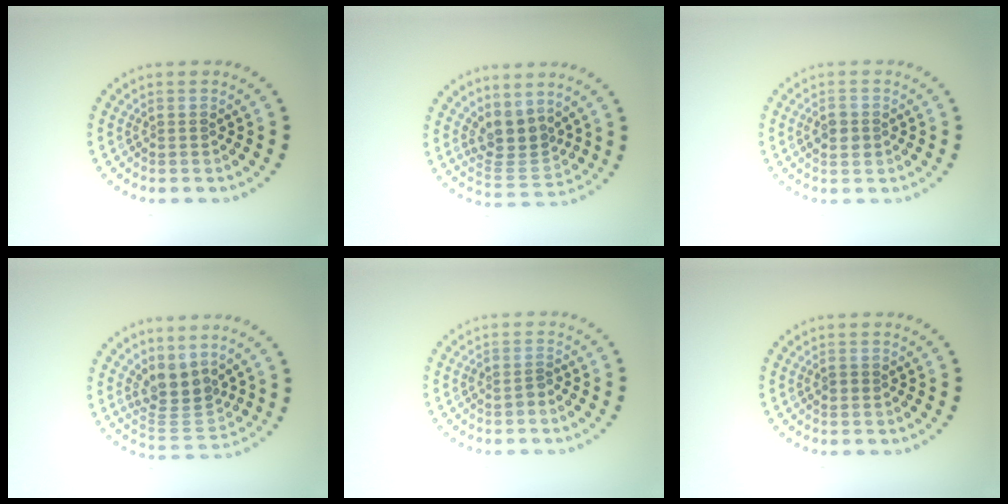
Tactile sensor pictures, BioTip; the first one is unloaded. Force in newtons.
{"total": 3.6, "press": 3.2, "slide": 1.6}
{"total": 2.4, "press": 2.4, "slide": 0.2}
{"total": 3.8, "press": 3.3, "slide": 1.9}
{"total": 1.0, "press": 0.8, "slide": 0.6}
{"total": 0.7, "press": 0.7, "slide": 0.2}